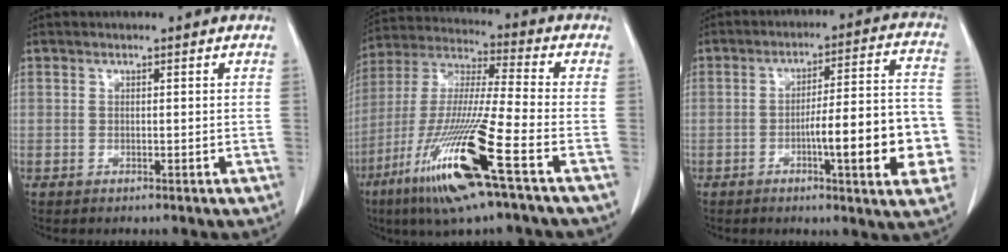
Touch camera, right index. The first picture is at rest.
{"total": 18.9, "force": [-8.9, 0.1, 16.7], "torque": [-0.365, -0.044, -0.172]}
{"total": 15.4, "force": [-4.2, 2.0, 14.7], "torque": [-0.180, 0.020, -0.053]}